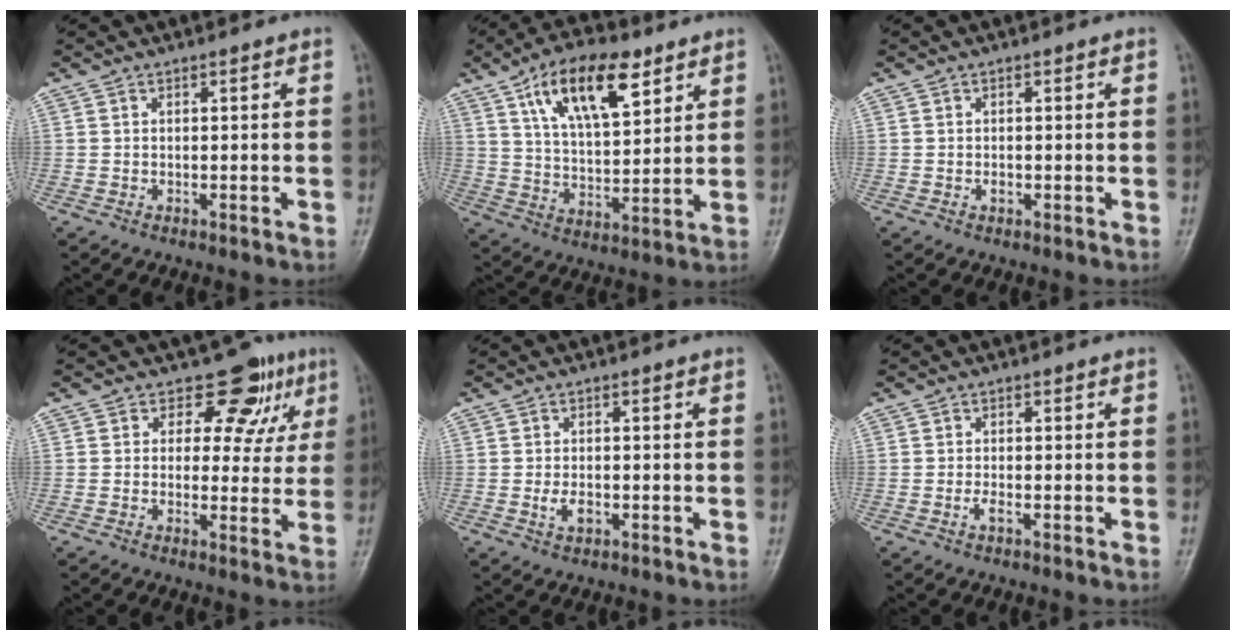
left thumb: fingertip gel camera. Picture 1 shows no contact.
{"total": 15.7, "force": [8.1, 7.1, 11.5], "torque": [-0.162, -0.028, 0.144]}
{"total": 1.2, "force": [-0.3, 0.9, 0.7], "torque": [-0.004, 0.001, -0.007]}
{"total": 8.7, "force": [4.8, 6.1, 4.0], "torque": [-0.002, -0.017, 0.053]}
{"total": 3.1, "force": [-0.9, 2.0, 2.2], "torque": [-0.035, 0.001, -0.017]}
{"total": 1.5, "force": [-0.7, 0.7, 1.2], "torque": [-0.021, -0.001, -0.016]}